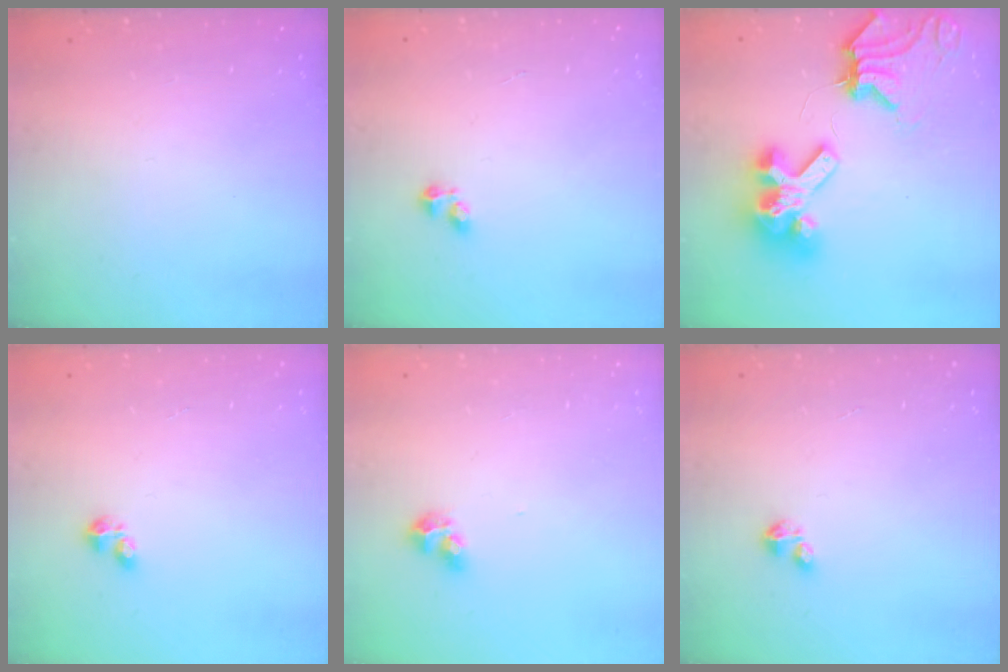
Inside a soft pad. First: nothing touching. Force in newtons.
{"total": 2.2, "press": 2.1, "slide": 0.6}
{"total": 15.2, "press": 15.1, "slide": 2.0}
{"total": 3.1, "press": 3.0, "slide": 0.5}
{"total": 6.8, "press": 6.8, "slide": 0.6}
{"total": 1.6, "press": 1.6, "slide": 0.3}